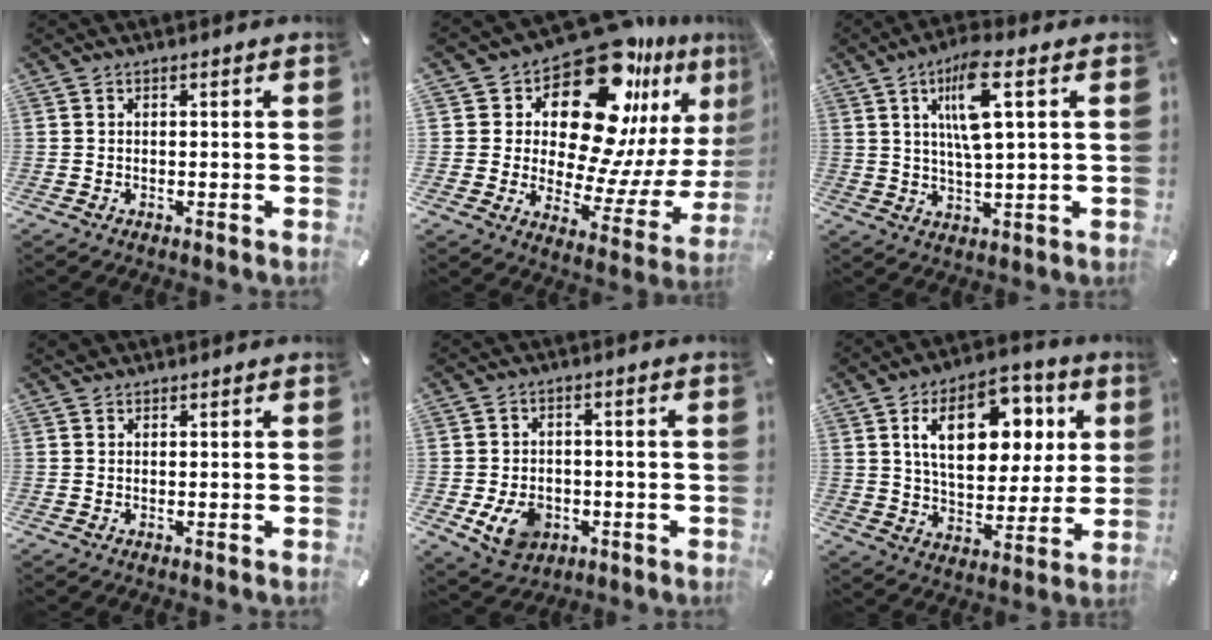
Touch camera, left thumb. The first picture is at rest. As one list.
[{"total": 24.2, "force": [15.6, 11.6, 14.3], "torque": [-0.208, -0.137, 0.264]}, {"total": 10.9, "force": [4.2, 2.4, 9.8], "torque": [-0.185, -0.003, 0.066]}, {"total": 0.9, "force": [0.6, 0.6, 0.1], "torque": [-0.001, 0.003, 0.011]}, {"total": 8.2, "force": [-2.3, 6.5, 4.6], "torque": [-0.091, 0.007, -0.040]}, {"total": 18.5, "force": [7.0, 11.2, 13.0], "torque": [-0.200, -0.008, 0.119]}]